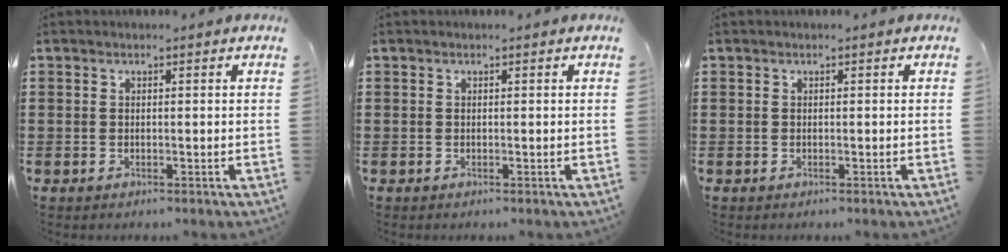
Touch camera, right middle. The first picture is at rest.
{"total": 0.0}
{"total": 0.0}